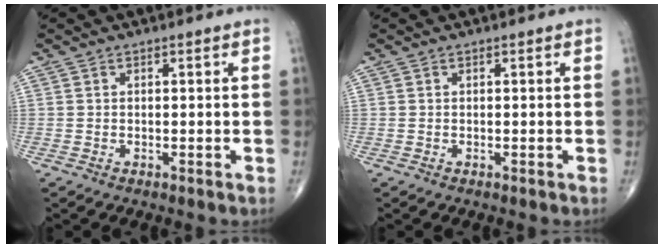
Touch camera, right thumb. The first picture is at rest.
{"total": 0.0}